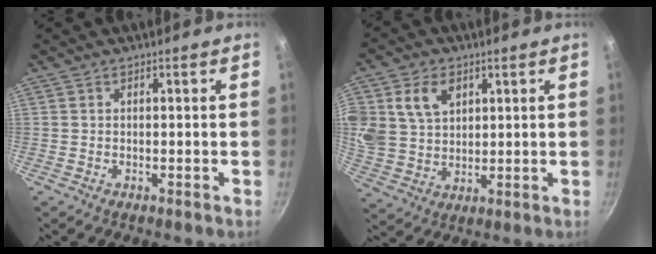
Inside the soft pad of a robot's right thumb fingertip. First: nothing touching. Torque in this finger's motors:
{"motor_torque": [0.35, 0.69, 0.19, 0.18, 0.11]}